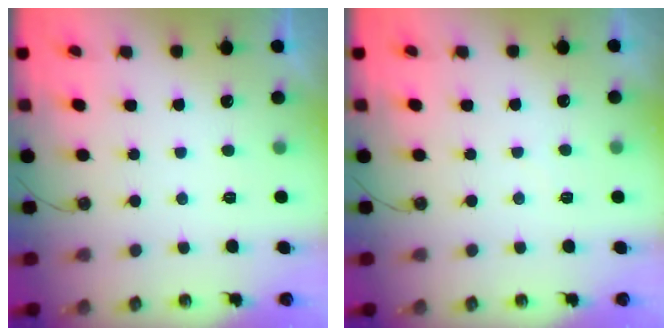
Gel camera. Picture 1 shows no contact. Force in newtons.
{"total": 2.8, "press": 2.7, "slide": 0.5}